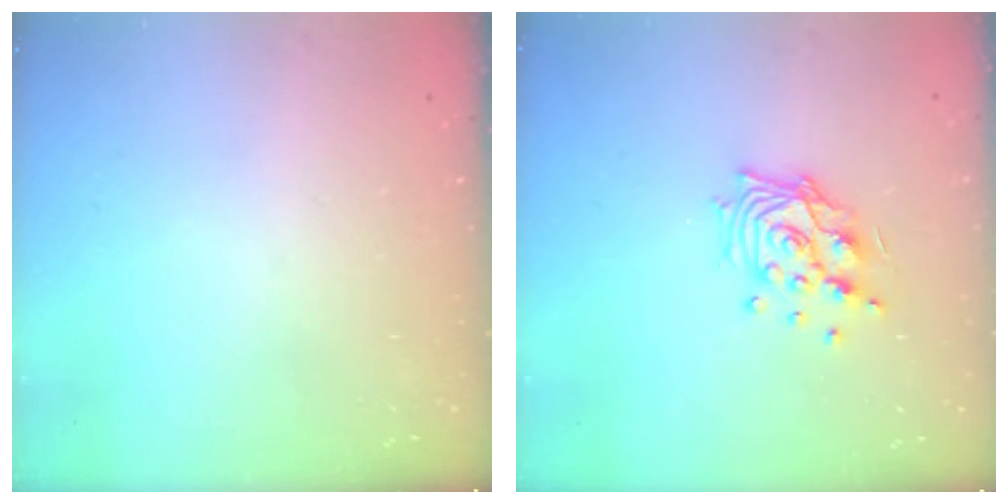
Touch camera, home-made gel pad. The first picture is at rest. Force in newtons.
{"total": 12.6, "press": 12.5, "slide": 1.7}